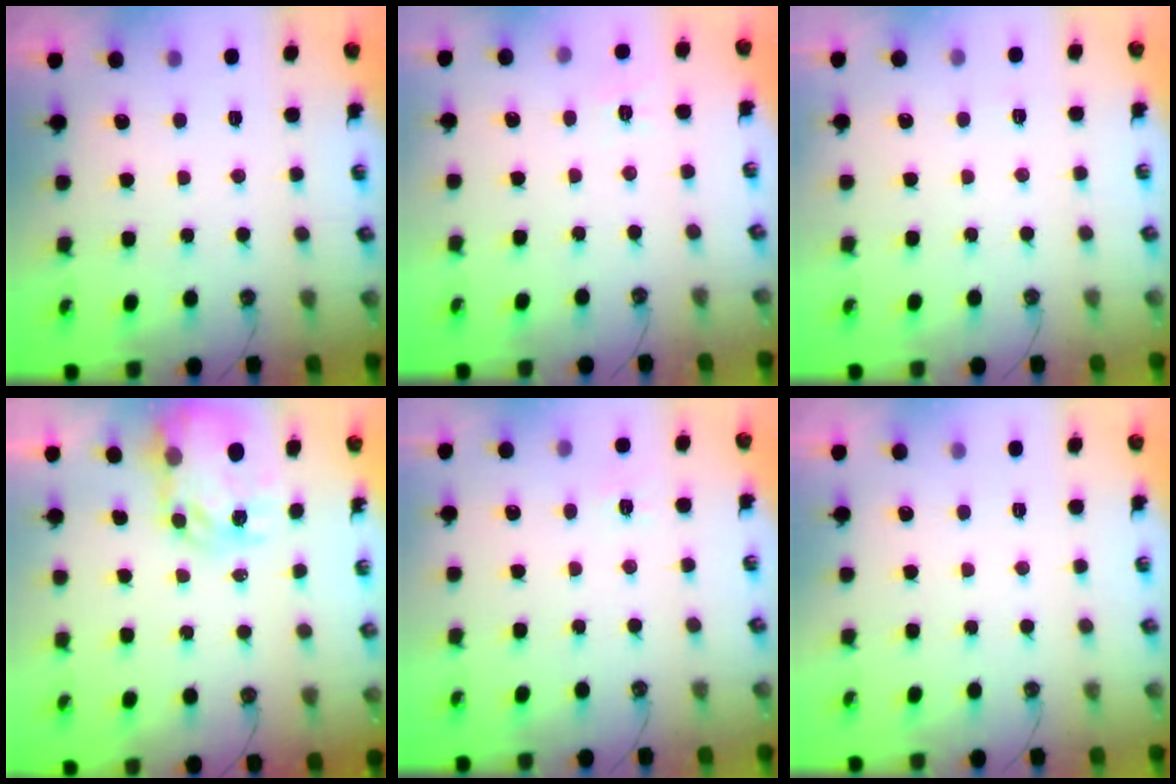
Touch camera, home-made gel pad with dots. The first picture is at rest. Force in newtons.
{"total": 4.2, "press": 4.1, "slide": 0.7}
{"total": 2.5, "press": 2.5, "slide": 0.4}
{"total": 6.8, "press": 6.7, "slide": 0.5}
{"total": 5.5, "press": 5.4, "slide": 0.6}
{"total": 0.0}